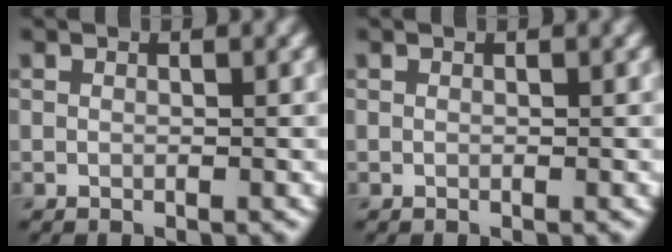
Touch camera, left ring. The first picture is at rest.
{"total": 0.0}